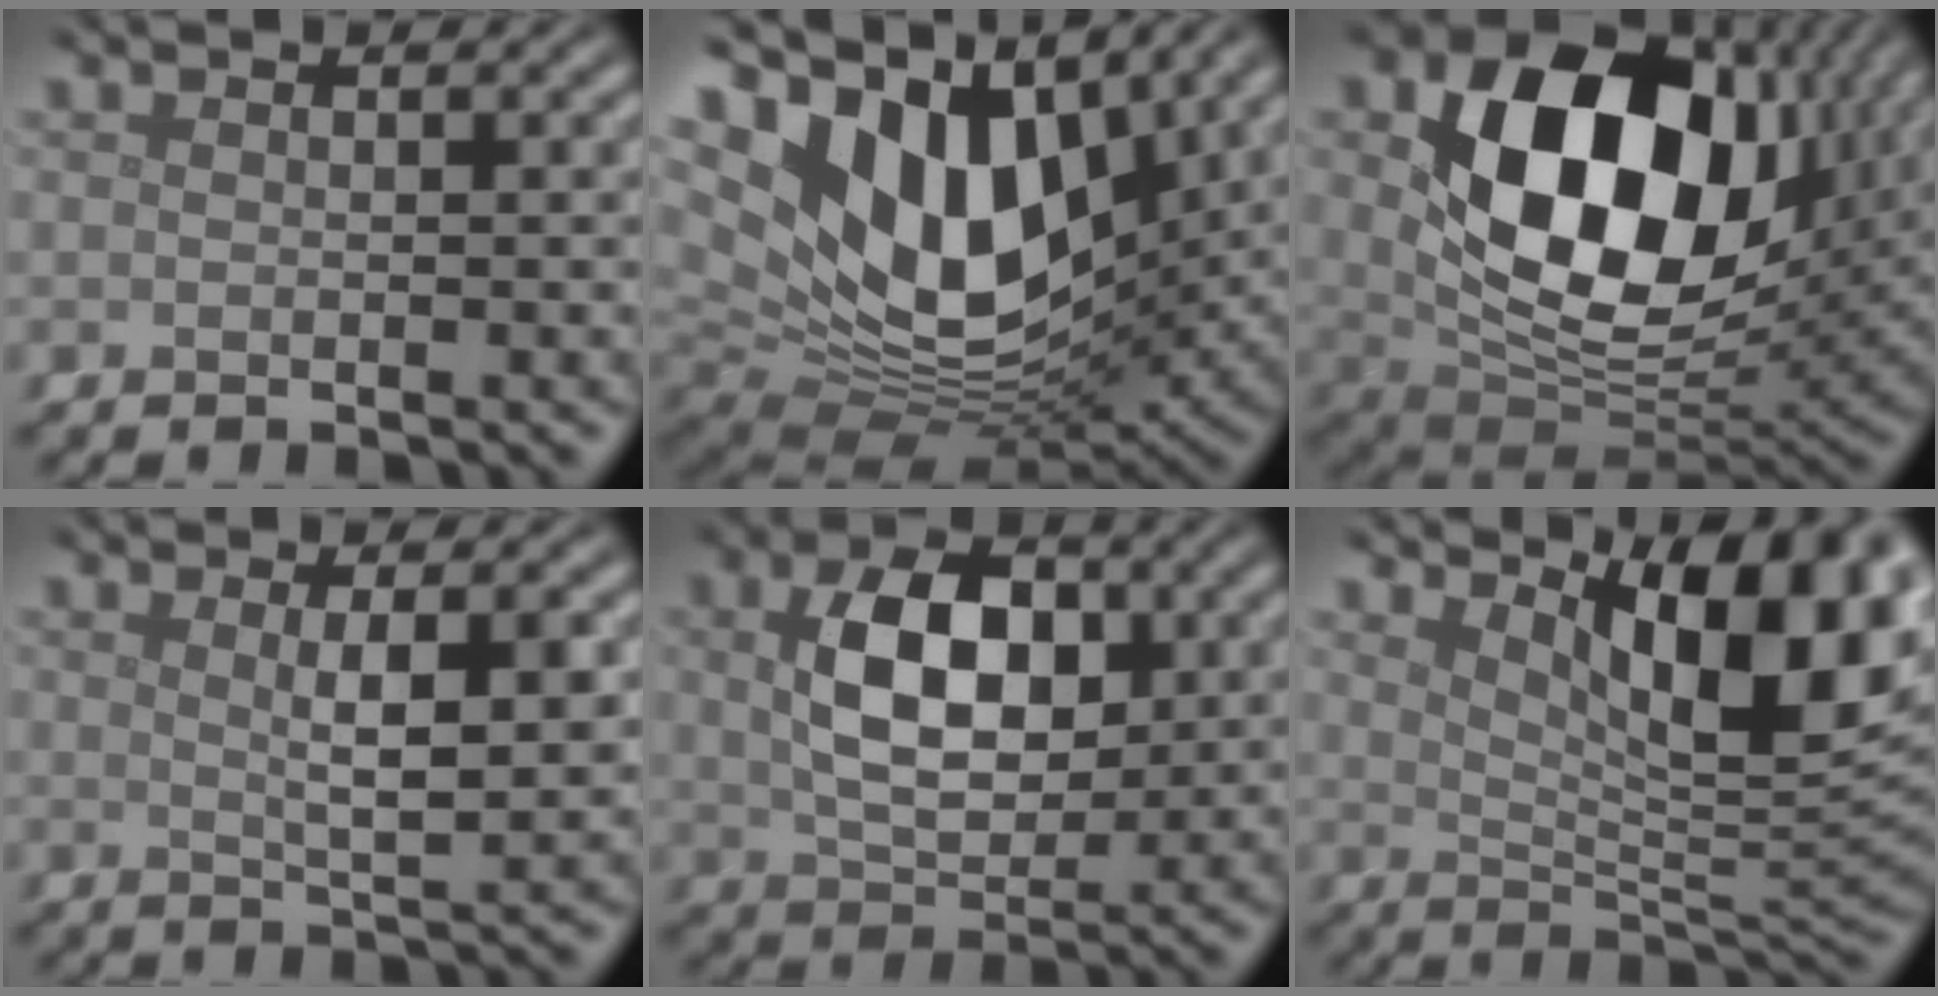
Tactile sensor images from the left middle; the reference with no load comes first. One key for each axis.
{"total": 13.9, "fx": 5.4, "fy": 7.8, "fz": 10.1, "tx": -0.179, "ty": 0.012, "tz": 0.088}
{"total": 16.0, "fx": 4.3, "fy": 10.5, "fz": 11.2, "tx": -0.200, "ty": -0.012, "tz": 0.085}
{"total": 3.3, "fx": 0.8, "fy": 0.6, "fz": 3.1, "tx": -0.049, "ty": -0.003, "tz": 0.013}
{"total": 7.2, "fx": 1.5, "fy": 4.4, "fz": 5.5, "tx": -0.102, "ty": 0.002, "tz": 0.026}
{"total": 11.3, "fx": 4.8, "fy": 3.5, "fz": 9.6, "tx": -0.129, "ty": 0.000, "tz": 0.080}